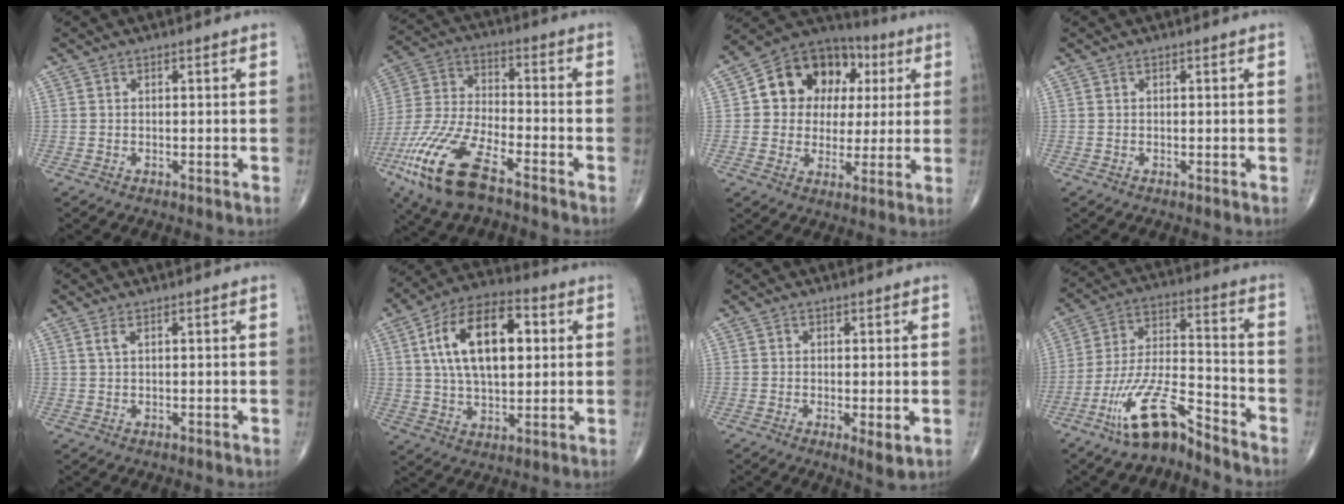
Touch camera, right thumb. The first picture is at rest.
{"total": 17.5, "force": [-10.1, 6.3, 12.9], "torque": [-0.286, 0.025, -0.197]}
{"total": 16.0, "force": [3.7, 12.8, 9.0], "torque": [-0.092, 0.019, 0.056]}
{"total": 0.0}
{"total": 1.3, "force": [0.7, 0.3, 1.0], "torque": [-0.024, 0.004, 0.018]}
{"total": 18.4, "force": [4.1, 9.7, 15.1], "torque": [-0.239, 0.012, 0.066]}
{"total": 3.0, "force": [-0.5, 0.9, 2.8], "torque": [-0.049, -0.013, -0.009]}
{"total": 12.6, "force": [-9.3, 3.2, 7.9], "torque": [-0.158, 0.073, -0.182]}